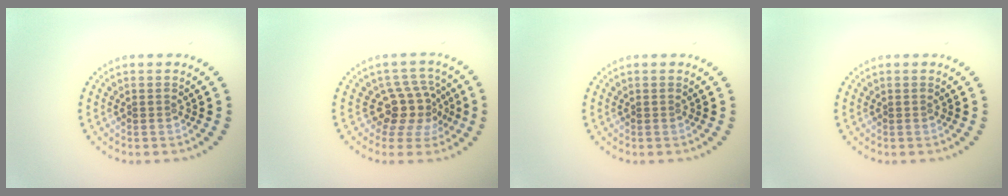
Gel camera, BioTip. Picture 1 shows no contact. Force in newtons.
{"total": 3.7, "press": 2.9, "slide": 2.3}
{"total": 0.0}
{"total": 0.0}